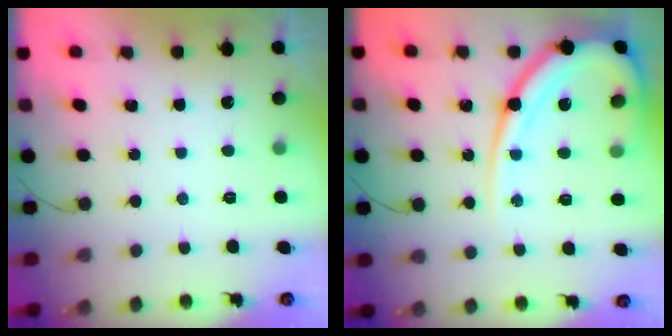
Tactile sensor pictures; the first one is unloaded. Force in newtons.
{"total": 18.1, "press": 18.1, "slide": 1.6}